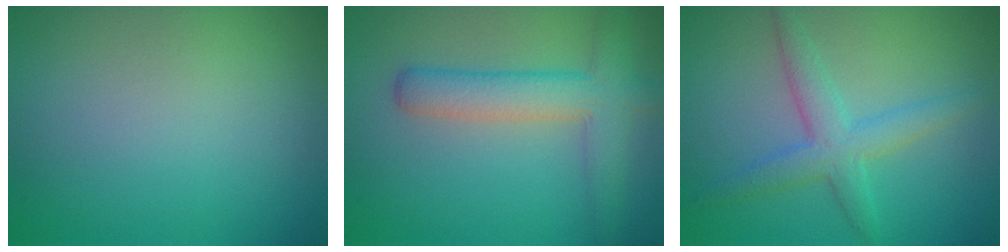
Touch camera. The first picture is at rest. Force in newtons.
{"total": 4.6, "press": 4.6, "slide": 0.2}
{"total": 3.5, "press": 3.5, "slide": 0.1}